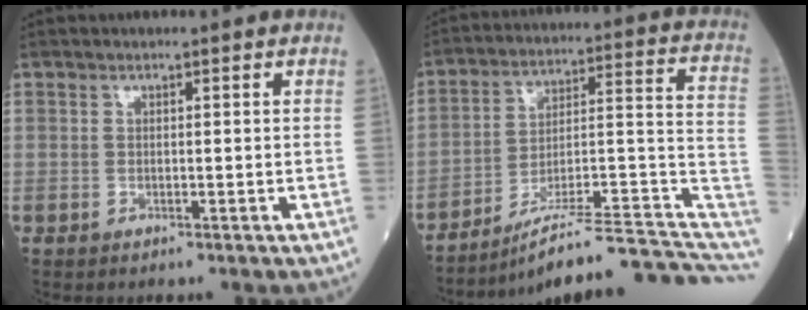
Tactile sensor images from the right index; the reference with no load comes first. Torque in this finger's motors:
{"motor_torque": [-0.29, -0.31, -0.05, -0.01]}